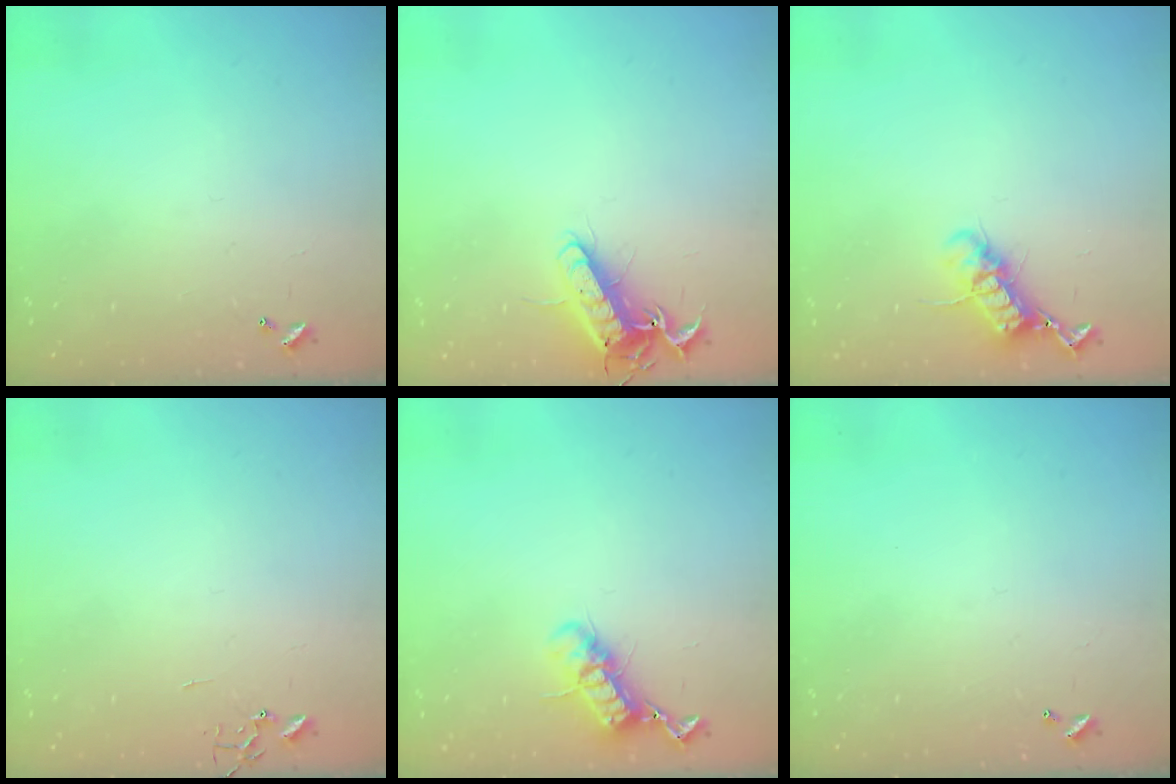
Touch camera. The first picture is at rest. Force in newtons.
{"total": 13.2, "press": 13.2, "slide": 1.3}
{"total": 11.9, "press": 11.8, "slide": 0.9}
{"total": 0.0}
{"total": 11.9, "press": 11.9, "slide": 0.8}
{"total": 0.0}